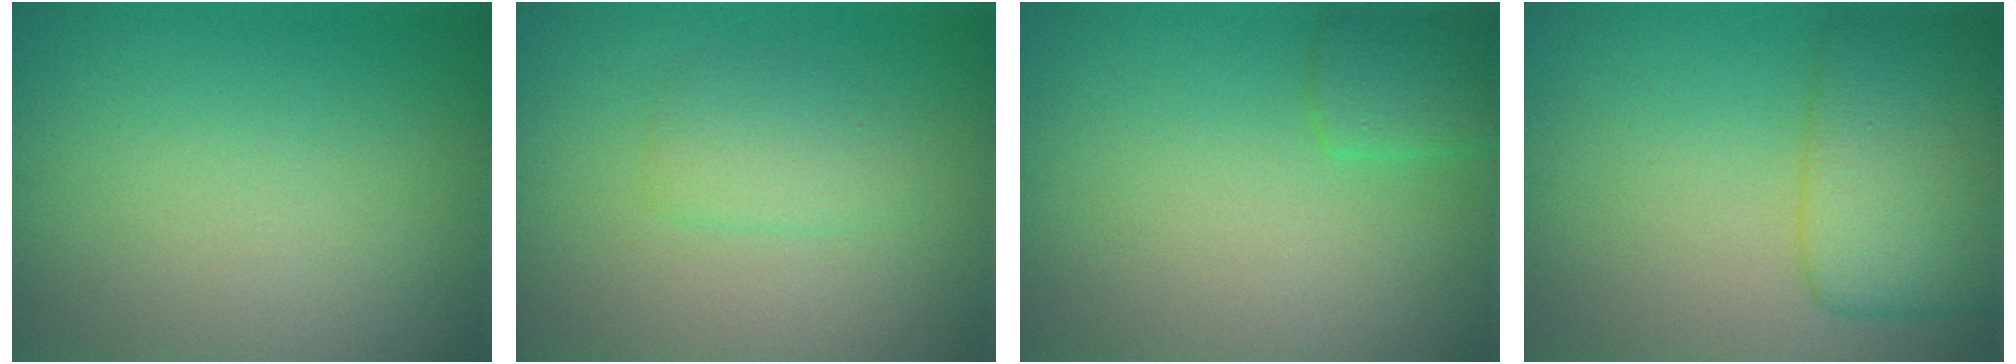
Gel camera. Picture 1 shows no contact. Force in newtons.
{"total": 1.9, "press": 1.9, "slide": 0.1}
{"total": 2.6, "press": 2.6, "slide": 0.1}
{"total": 6.5, "press": 6.4, "slide": 0.2}